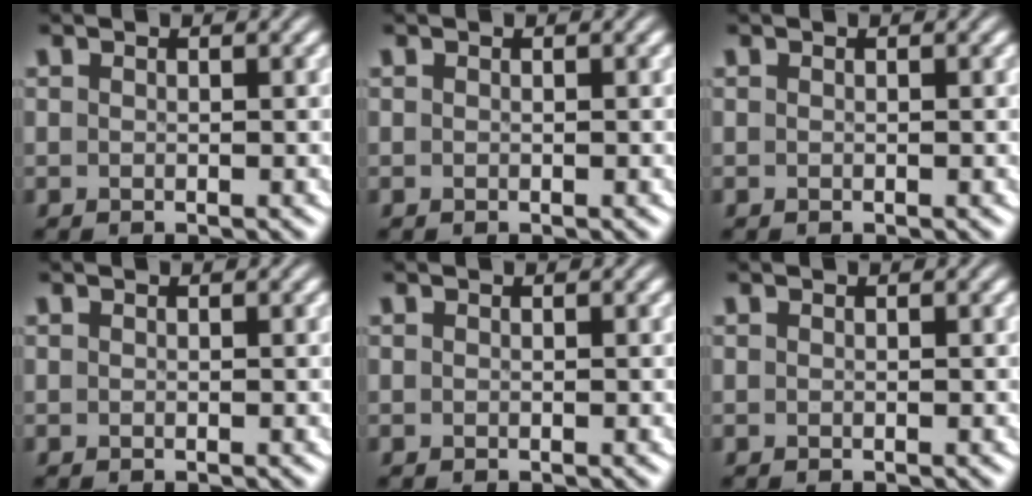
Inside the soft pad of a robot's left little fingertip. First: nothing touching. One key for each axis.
{"total": 0.0}
{"total": 0.0}
{"total": 0.0}
{"total": 0.0}
{"total": 0.0}